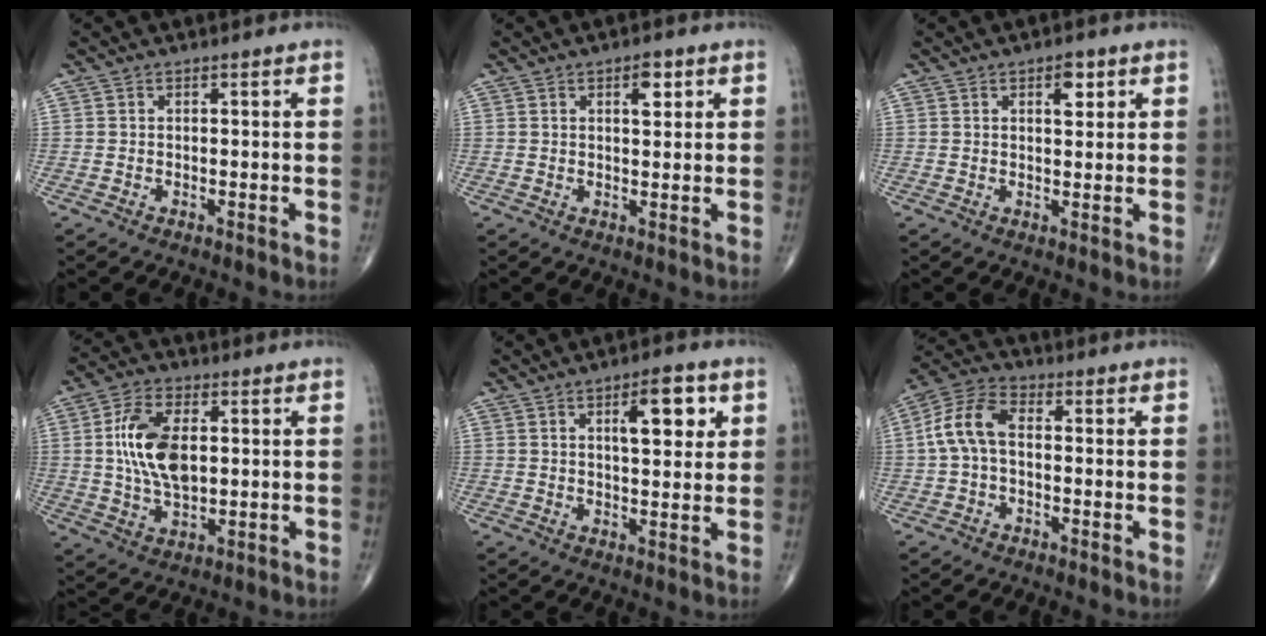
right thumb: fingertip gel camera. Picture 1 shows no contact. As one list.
[{"total": 3.8, "force": [1.8, 1.7, 2.9], "torque": [-0.031, -0.007, 0.024]}, {"total": 3.6, "force": [1.7, 1.7, 2.7], "torque": [-0.028, -0.007, 0.024]}, {"total": 12.4, "force": [1.6, 6.7, 10.3], "torque": [-0.194, -0.001, 0.032]}, {"total": 8.8, "force": [3.3, 3.4, 7.4], "torque": [-0.086, -0.014, 0.047]}, {"total": 8.7, "force": [0.0, 5.2, 7.0], "torque": [-0.145, 0.028, -0.009]}]